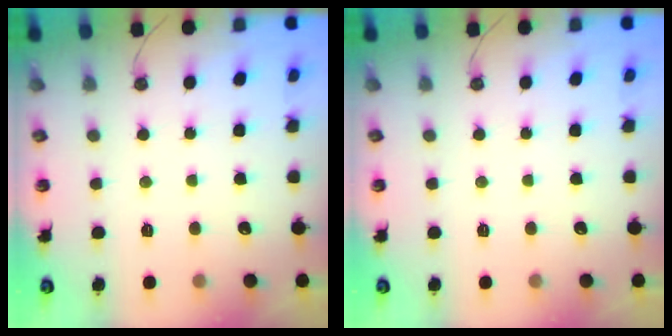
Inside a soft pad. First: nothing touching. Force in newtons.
{"total": 0.0}